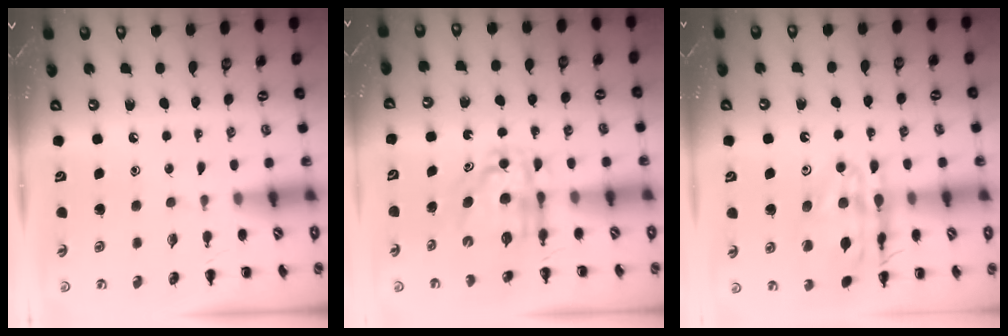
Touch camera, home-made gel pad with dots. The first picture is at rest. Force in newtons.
{"total": 7.1, "press": 7.0, "slide": 1.2}
{"total": 16.8, "press": 16.7, "slide": 1.8}